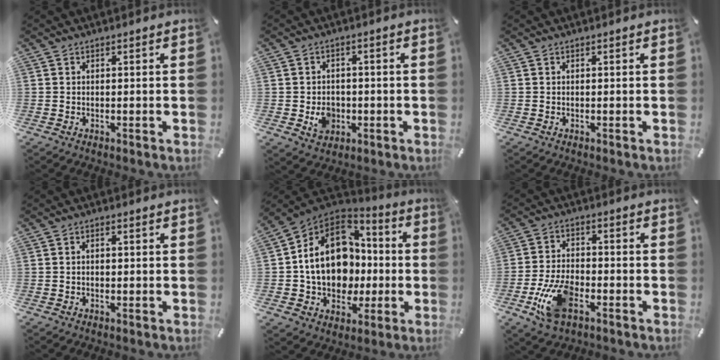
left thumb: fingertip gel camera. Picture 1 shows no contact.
{"total": 5.8, "force": [-1.3, 5.1, 2.5], "torque": [-0.025, 0.000, -0.023]}
{"total": 0.0}
{"total": 1.4, "force": [-0.1, 0.9, 1.1], "torque": [-0.022, 0.004, -0.003]}
{"total": 18.4, "force": [0.2, 15.0, 10.7], "torque": [-0.211, 0.009, 0.010]}
{"total": 11.0, "force": [-4.6, 6.1, 7.8], "torque": [-0.170, 0.011, -0.084]}